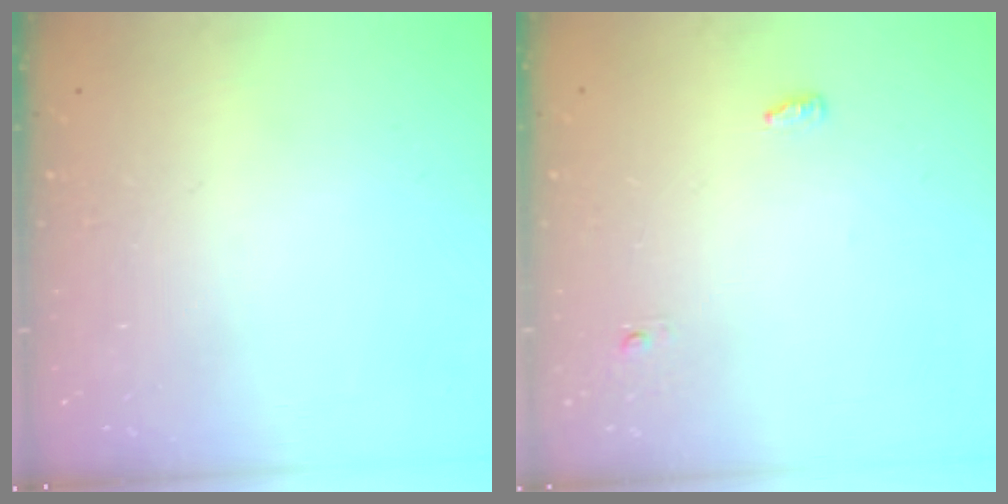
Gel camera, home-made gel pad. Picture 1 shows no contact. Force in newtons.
{"total": 3.5, "press": 3.4, "slide": 1.0}